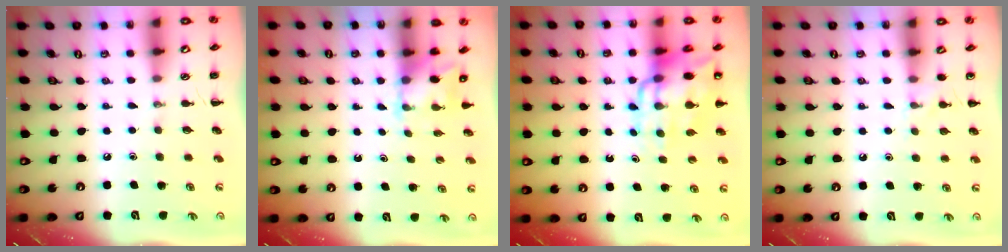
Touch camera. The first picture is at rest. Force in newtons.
{"total": 2.1, "press": 2.0, "slide": 0.7}
{"total": 13.8, "press": 13.3, "slide": 3.7}
{"total": 5.0, "press": 4.7, "slide": 1.9}